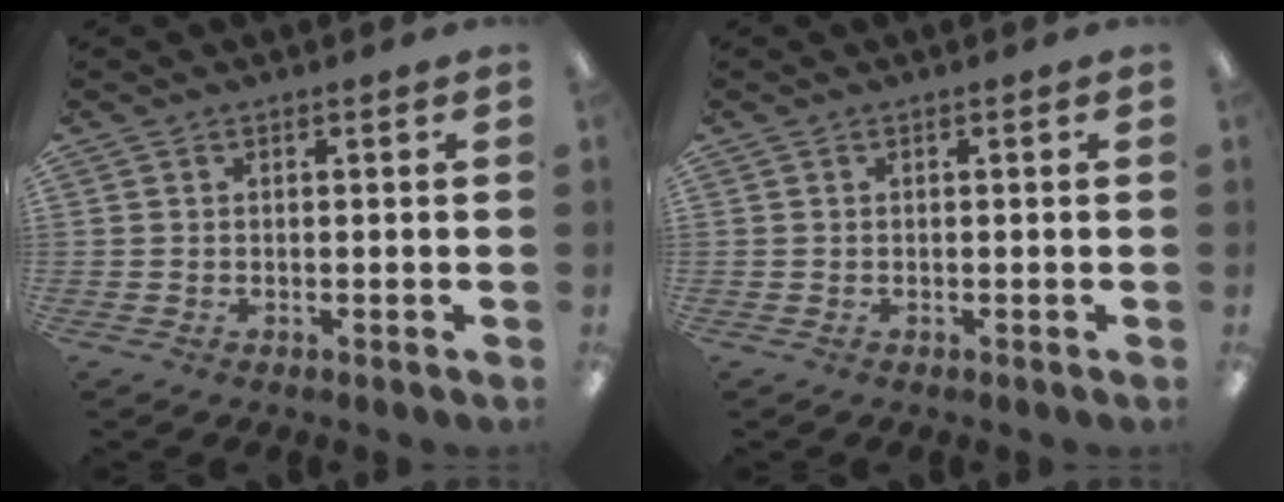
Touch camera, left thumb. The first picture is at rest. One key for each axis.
{"total": 0.0}